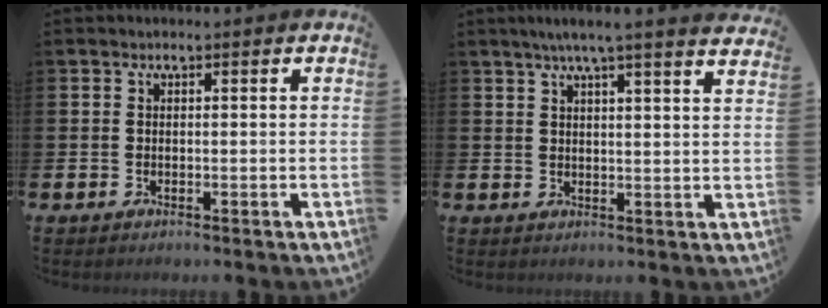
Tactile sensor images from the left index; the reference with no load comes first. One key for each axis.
{"total": 4.6, "fx": 4.1, "fy": -0.7, "fz": 1.9, "tx": -0.047, "ty": -0.014, "tz": 0.072}